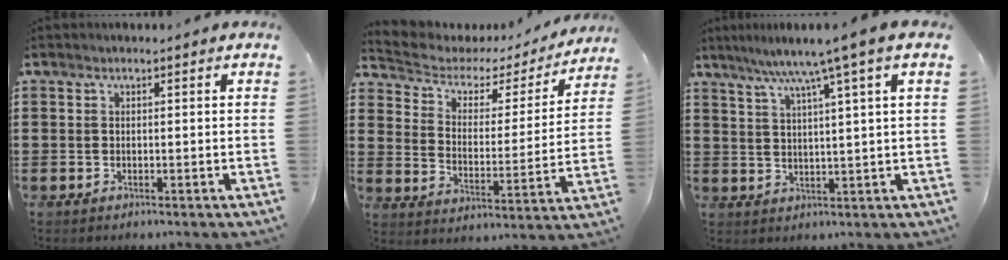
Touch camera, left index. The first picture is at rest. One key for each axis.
{"total": 3.7, "fx": 2.6, "fy": 2.2, "fz": 1.4, "tx": -0.048, "ty": -0.017, "tz": 0.034}
{"total": 6.8, "fx": 4.4, "fy": -0.9, "fz": 5.1, "tx": -0.113, "ty": -0.013, "tz": 0.068}